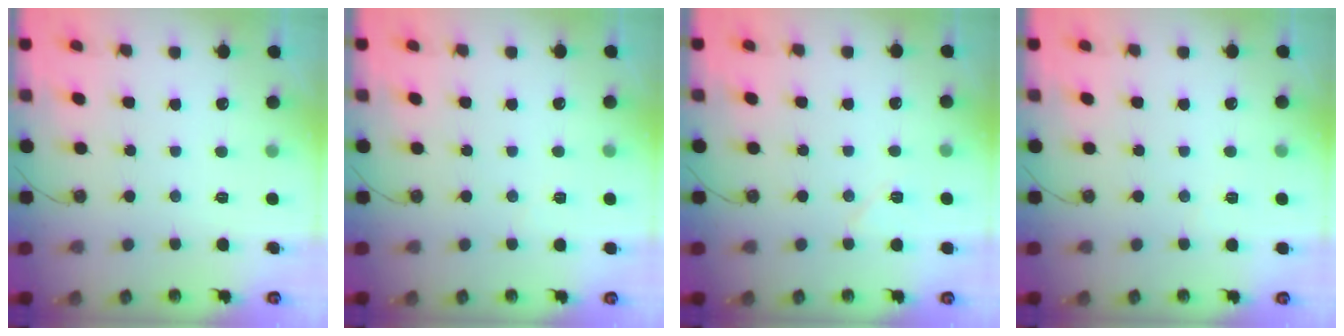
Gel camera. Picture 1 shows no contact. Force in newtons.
{"total": 2.5, "press": 2.3, "slide": 0.9}
{"total": 6.1, "press": 5.6, "slide": 2.5}
{"total": 2.5, "press": 2.3, "slide": 0.9}